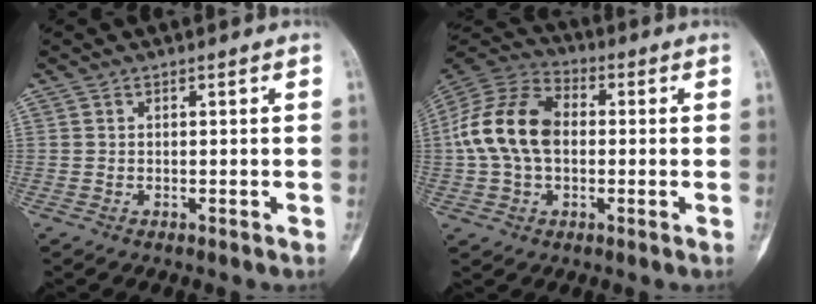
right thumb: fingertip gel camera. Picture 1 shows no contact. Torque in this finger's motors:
{"motor_torque": [0.86, 0.89, 1.51, -0.15, 0.47]}